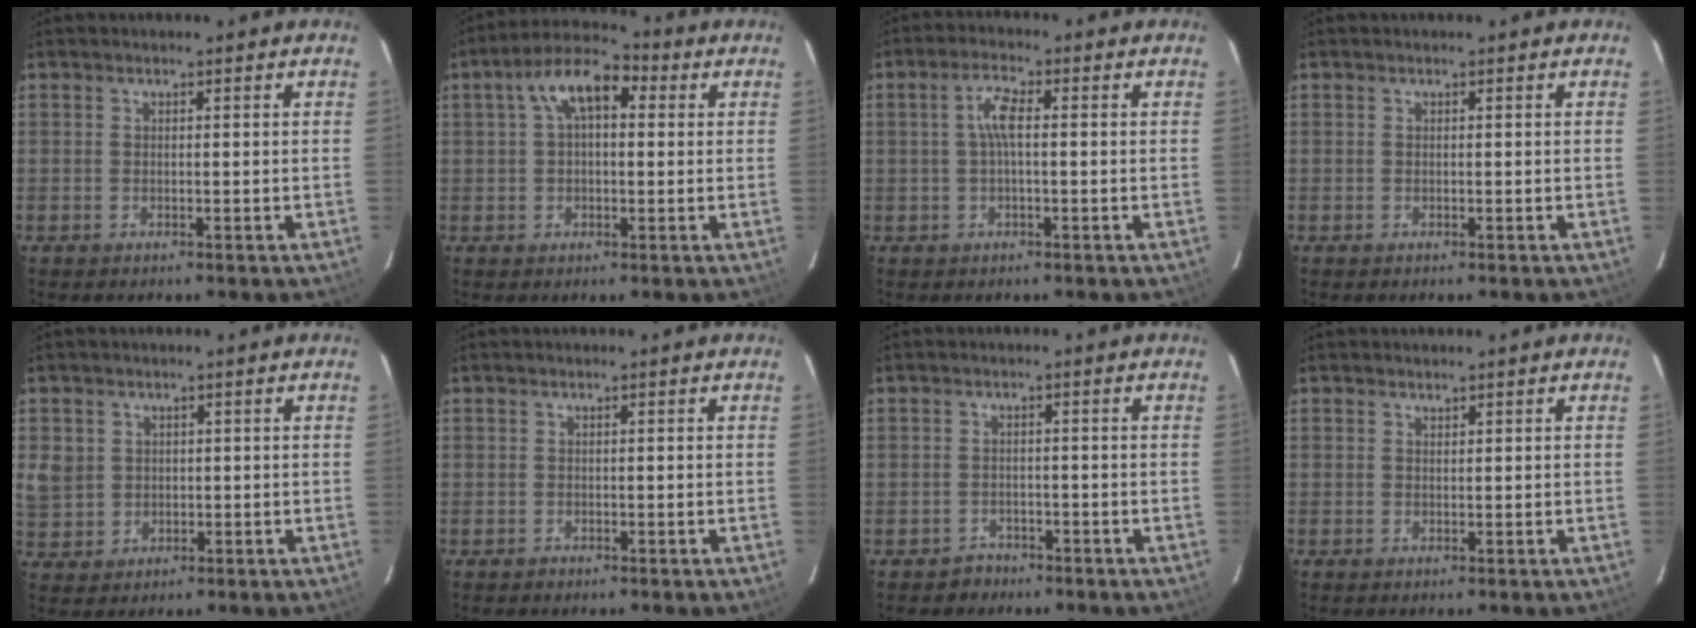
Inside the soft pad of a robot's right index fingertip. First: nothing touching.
{"total": 9.3, "force": [2.6, 5.0, 7.5], "torque": [-0.136, 0.036, 0.037]}
{"total": 3.9, "force": [0.2, 1.1, 3.7], "torque": [-0.076, 0.009, 0.004]}
{"total": 0.0}
{"total": 6.1, "force": [1.1, 5.6, 2.1], "torque": [-0.045, 0.004, 0.032]}
{"total": 0.7, "force": [-0.3, 0.7, -0.1], "torque": [0.002, 0.003, -0.003]}
{"total": 3.0, "force": [-1.8, 2.3, -0.4], "torque": [0.001, 0.015, -0.027]}
{"total": 0.6, "force": [0.6, 0.2, 0.0], "torque": [-0.001, 0.000, 0.012]}